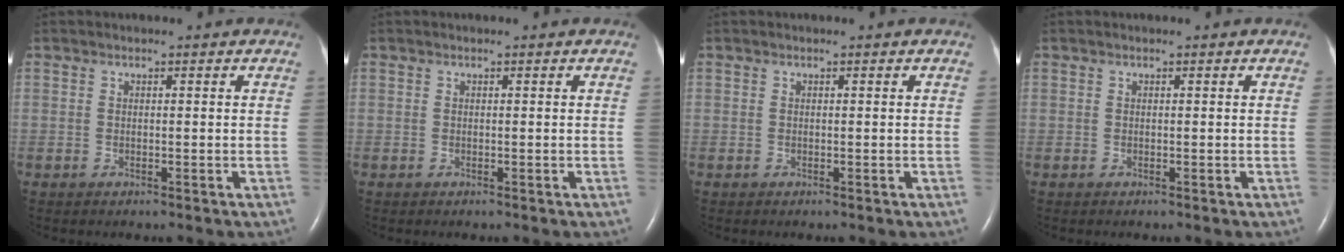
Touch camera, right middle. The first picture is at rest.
{"total": 0.0}
{"total": 0.0}
{"total": 0.0}